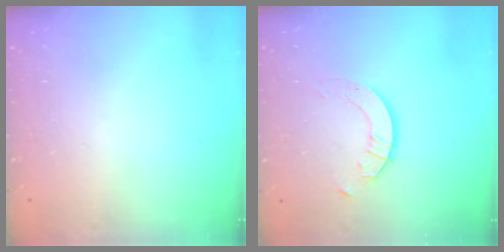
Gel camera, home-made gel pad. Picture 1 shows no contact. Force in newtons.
{"total": 2.7, "press": 2.7, "slide": 0.2}